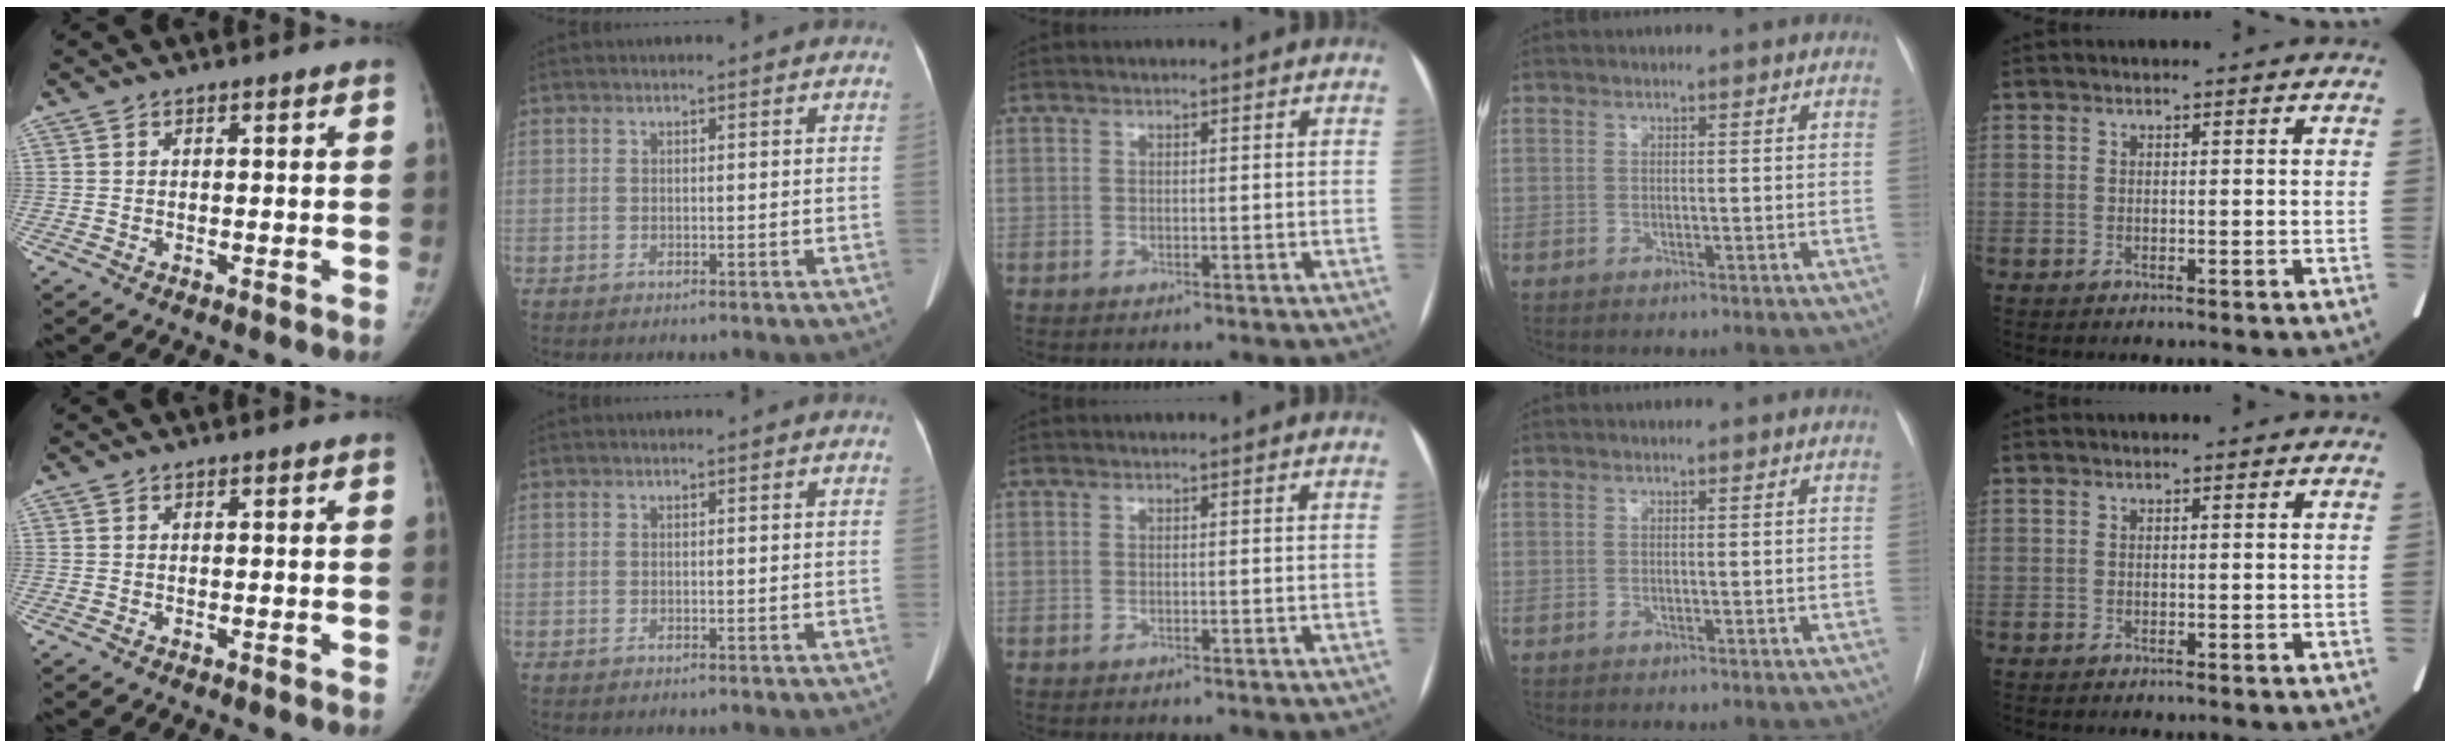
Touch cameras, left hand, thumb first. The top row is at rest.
{}